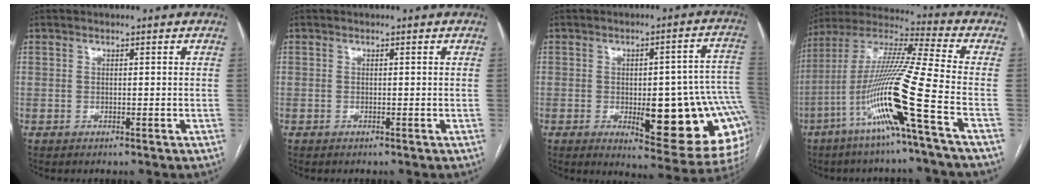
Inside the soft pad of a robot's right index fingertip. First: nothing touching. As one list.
[{"total": 0.0}, {"total": 20.2, "force": [-3.7, 5.7, 19.0], "torque": [-0.142, 0.022, -0.022]}, {"total": 17.5, "force": [-7.0, -2.0, 15.9], "torque": [-0.319, -0.010, -0.140]}]